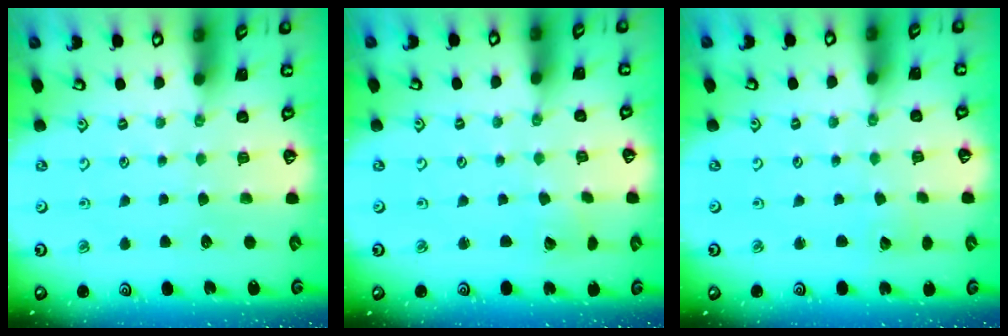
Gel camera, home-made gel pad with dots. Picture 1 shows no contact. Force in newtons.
{"total": 2.0, "press": 2.0, "slide": 0.2}
{"total": 2.5, "press": 2.5, "slide": 0.4}